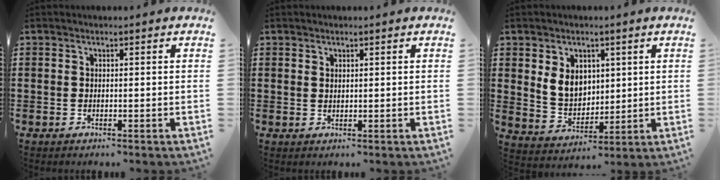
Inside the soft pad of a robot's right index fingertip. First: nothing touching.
{"total": 0.8, "force": [0.7, 0.4, 0.2], "torque": [-0.005, 0.002, 0.013]}
{"total": 6.5, "force": [1.9, 5.3, 3.3], "torque": [-0.074, 0.013, 0.037]}